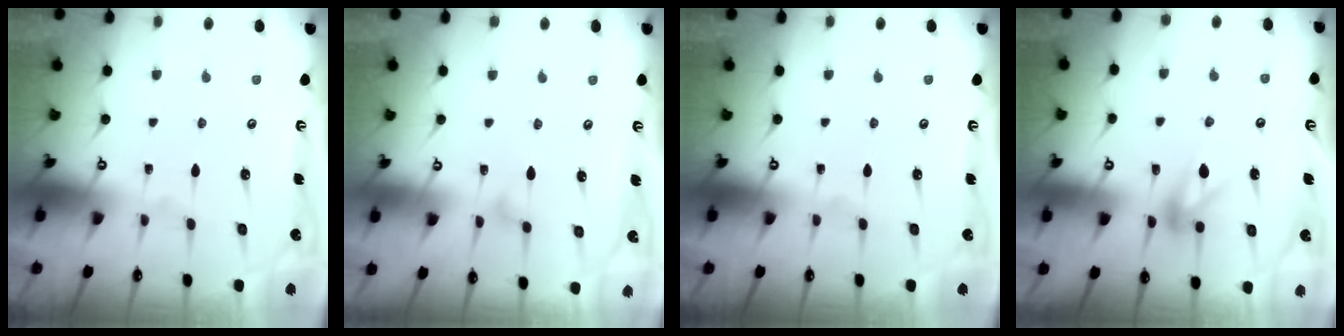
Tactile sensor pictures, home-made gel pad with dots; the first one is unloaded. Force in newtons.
{"total": 7.0, "press": 7.0, "slide": 0.4}
{"total": 0.0}
{"total": 7.2, "press": 7.2, "slide": 0.6}